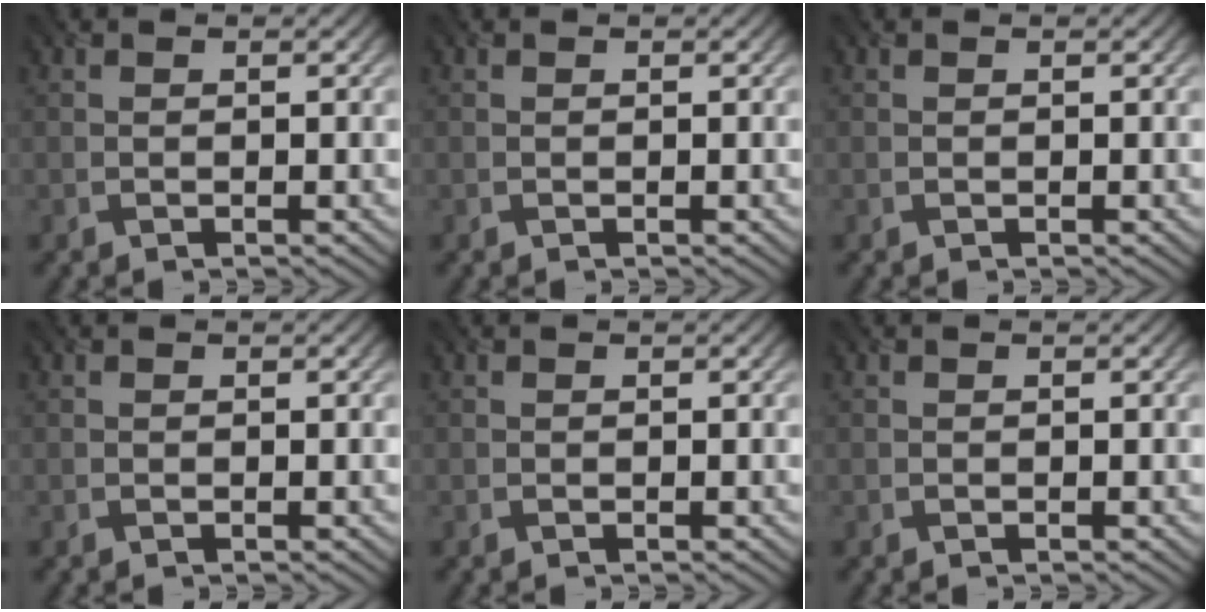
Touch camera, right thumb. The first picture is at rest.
{"total": 0.0}
{"total": 0.0}
{"total": 0.0}
{"total": 0.0}
{"total": 0.0}